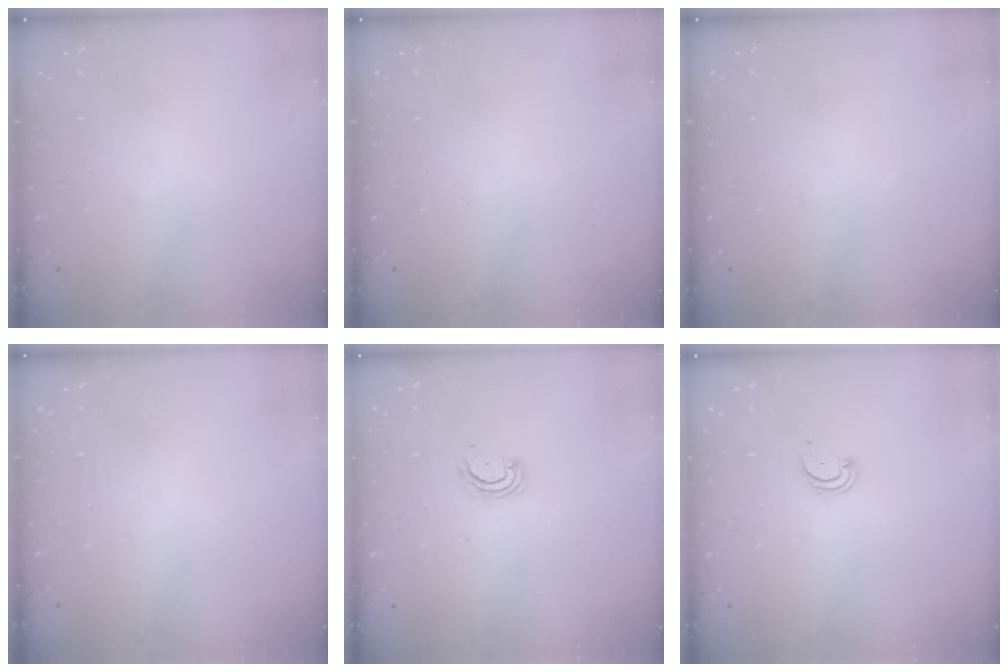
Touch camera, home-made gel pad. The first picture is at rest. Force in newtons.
{"total": 0.0}
{"total": 0.0}
{"total": 0.0}
{"total": 3.8, "press": 3.8, "slide": 0.5}
{"total": 1.8, "press": 1.8, "slide": 0.2}